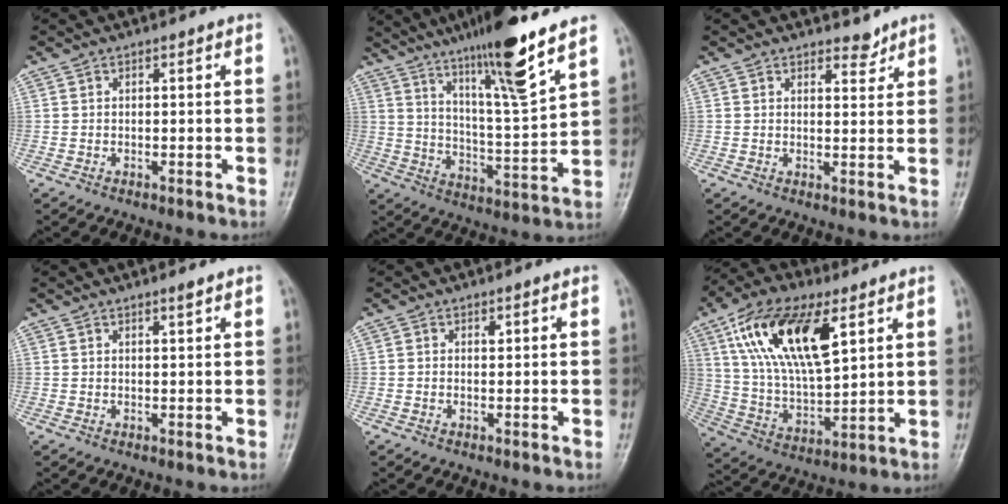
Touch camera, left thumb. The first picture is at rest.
{"total": 16.5, "force": [11.3, 0.8, 12.0], "torque": [-0.193, -0.063, 0.192]}
{"total": 2.8, "force": [2.4, 1.2, 0.6], "torque": [0.009, -0.020, 0.035]}
{"total": 1.1, "force": [1.0, 0.1, 0.6], "torque": [-0.006, -0.008, 0.018]}
{"total": 0.6, "force": [0.3, 0.3, 0.4], "torque": [-0.002, -0.002, 0.005]}
{"total": 20.1, "force": [8.6, 9.0, 15.8], "torque": [-0.278, -0.021, 0.163]}